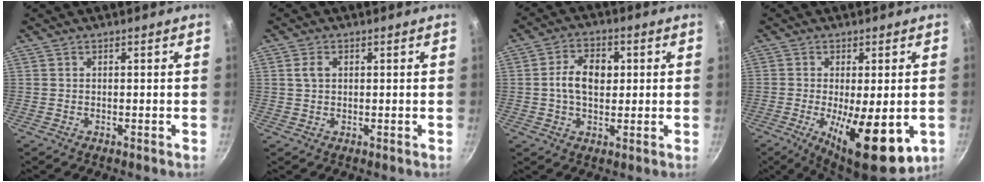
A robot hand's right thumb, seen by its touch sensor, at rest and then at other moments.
{"total": 2.4, "force": [0.6, 1.7, 1.6], "torque": [-0.032, 0.005, 0.013]}
{"total": 8.1, "force": [0.8, 5.3, 6.1], "torque": [-0.092, 0.012, 0.009]}
{"total": 15.5, "force": [-4.3, 5.3, 13.9], "torque": [-0.194, -0.022, -0.046]}